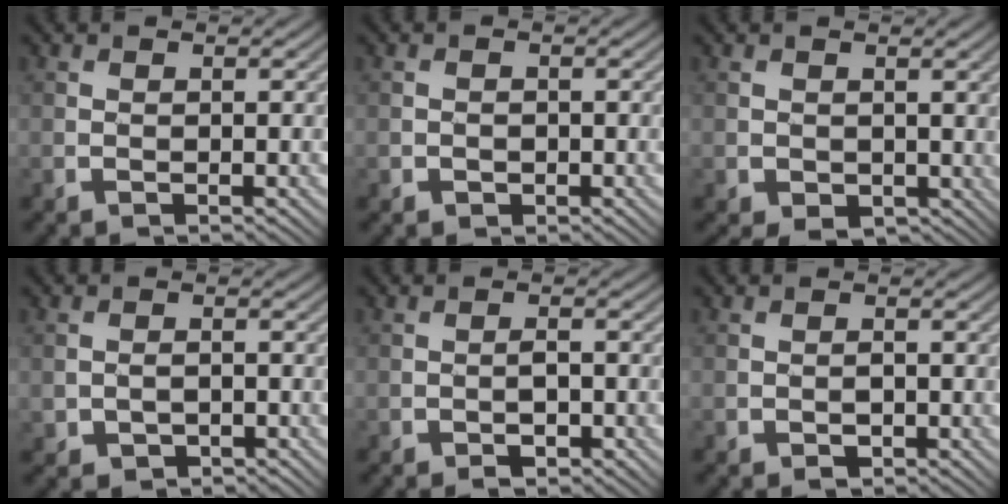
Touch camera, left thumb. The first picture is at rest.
{"total": 0.9, "force": [-0.4, 0.8, 0.1], "torque": [0.000, 0.001, -0.007]}
{"total": 2.7, "force": [-0.9, 2.1, 1.5], "torque": [-0.033, -0.014, -0.015]}
{"total": 2.5, "force": [-1.1, 1.9, 1.2], "torque": [-0.024, 0.000, -0.020]}
{"total": 2.2, "force": [-1.3, 1.3, 1.2], "torque": [-0.016, 0.004, -0.025]}
{"total": 1.5, "force": [-0.8, 1.1, 0.7], "torque": [-0.008, 0.001, -0.014]}